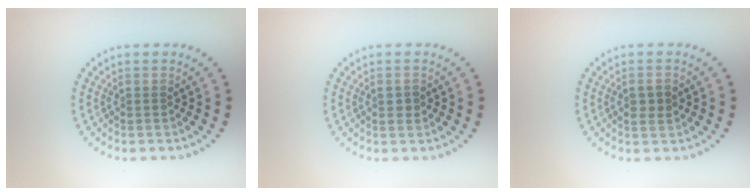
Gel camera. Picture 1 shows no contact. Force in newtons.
{"total": 1.2, "press": 1.2, "slide": 0.2}
{"total": 1.8, "press": 1.8, "slide": 0.2}